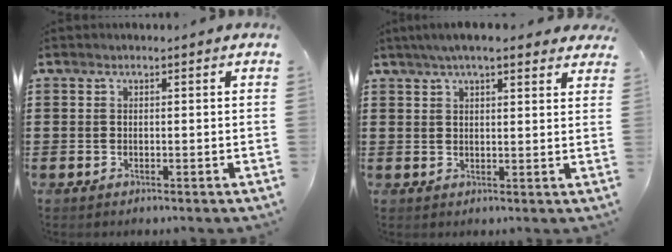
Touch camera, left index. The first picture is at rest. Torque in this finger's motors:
{"motor_torque": [2.14, 0.00, 0.31, 0.00]}